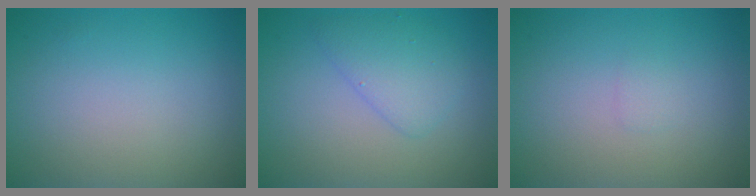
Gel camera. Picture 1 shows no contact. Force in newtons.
{"total": 2.8, "press": 2.8, "slide": 0.1}
{"total": 0.6, "press": 0.6, "slide": 0.0}